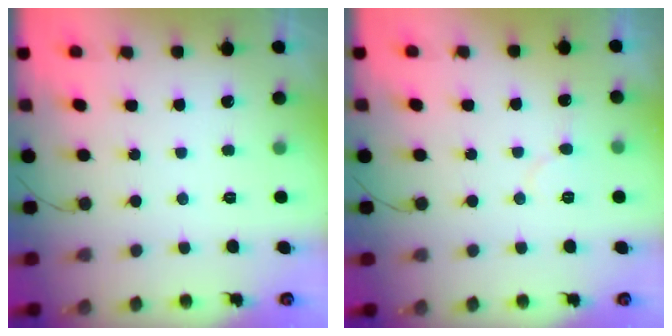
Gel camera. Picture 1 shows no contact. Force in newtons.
{"total": 4.5, "press": 4.5, "slide": 0.4}